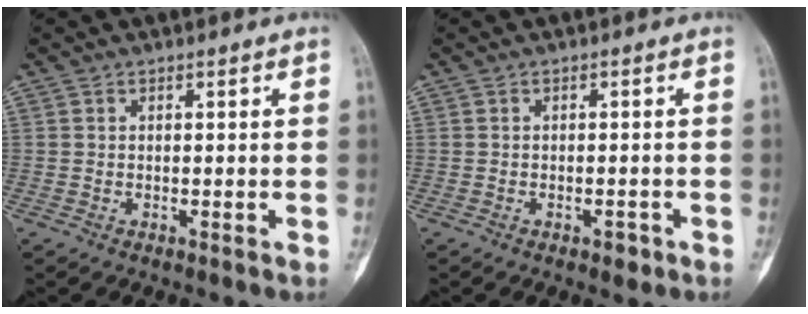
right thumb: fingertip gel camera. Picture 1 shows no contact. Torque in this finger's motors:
{"motor_torque": [0.52, 0.35, 0.12, -0.40, 0.06]}